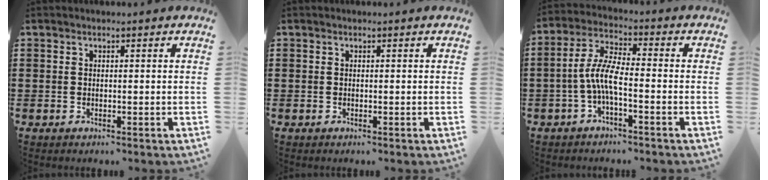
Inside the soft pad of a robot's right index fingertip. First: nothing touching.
{"total": 0.0}
{"total": 6.2, "force": [-2.0, 1.5, 5.7], "torque": [-0.134, -0.008, -0.045]}